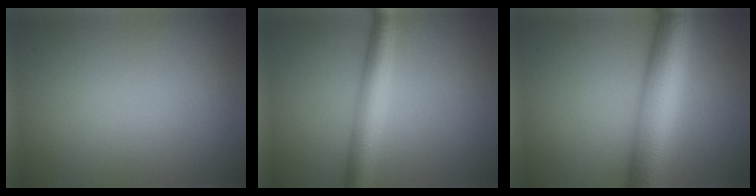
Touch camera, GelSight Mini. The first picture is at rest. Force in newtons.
{"total": 4.2, "press": 4.2, "slide": 0.1}
{"total": 8.6, "press": 8.6, "slide": 0.2}